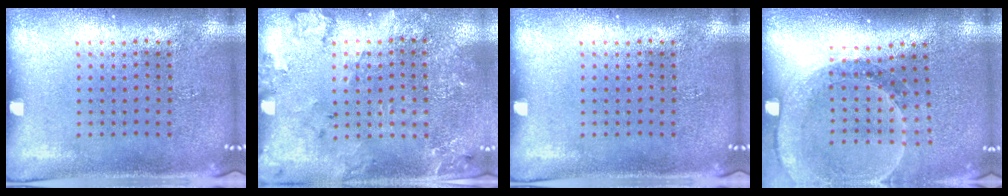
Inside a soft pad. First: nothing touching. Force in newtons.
{"total": 1.8, "press": 1.8, "slide": 0.3}
{"total": 0.0}
{"total": 1.5, "press": 1.5, "slide": 0.1}